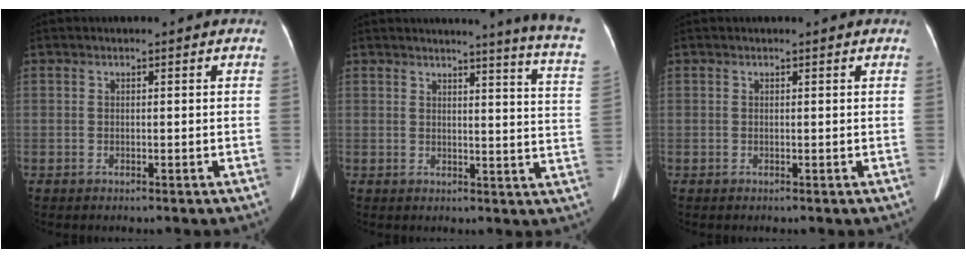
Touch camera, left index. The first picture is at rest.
{"total": 11.6, "force": [10.0, -1.9, 5.5], "torque": [-0.065, -0.080, 0.089]}
{"total": 0.0}